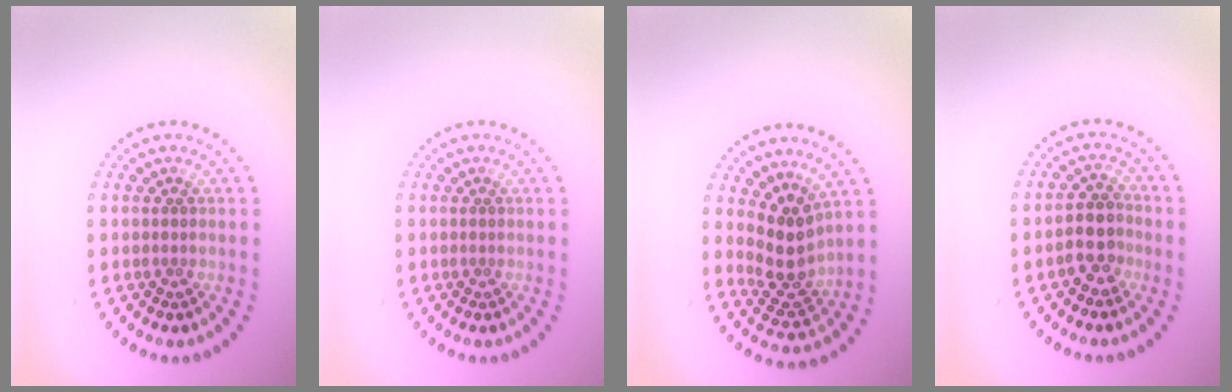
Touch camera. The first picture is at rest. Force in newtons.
{"total": 0.0}
{"total": 3.6, "press": 3.0, "slide": 2.0}
{"total": 2.8, "press": 2.5, "slide": 1.3}